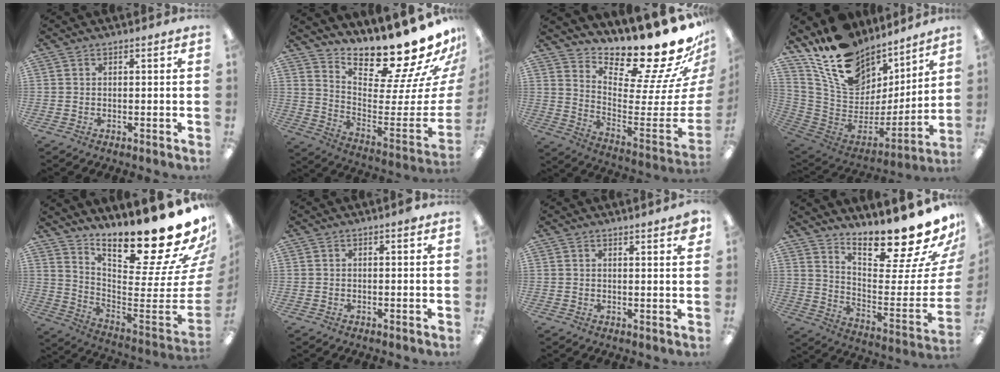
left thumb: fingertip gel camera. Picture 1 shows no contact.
{"total": 18.4, "force": [16.9, 2.9, 6.6], "torque": [-0.075, -0.169, 0.273]}
{"total": 19.8, "force": [17.4, 3.2, 8.9], "torque": [-0.106, -0.169, 0.275]}
{"total": 19.0, "force": [12.9, 11.5, 8.0], "torque": [-0.150, -0.096, 0.241]}
{"total": 22.6, "force": [19.0, 2.9, 12.0], "torque": [-0.142, -0.175, 0.295]}
{"total": 0.6, "force": [0.5, 0.1, 0.4], "torque": [-0.010, 0.002, 0.008]}
{"total": 2.4, "force": [2.0, -0.1, 1.2], "torque": [-0.021, -0.009, 0.035]}
{"total": 19.9, "force": [17.6, 3.1, 8.6], "torque": [-0.096, -0.165, 0.282]}